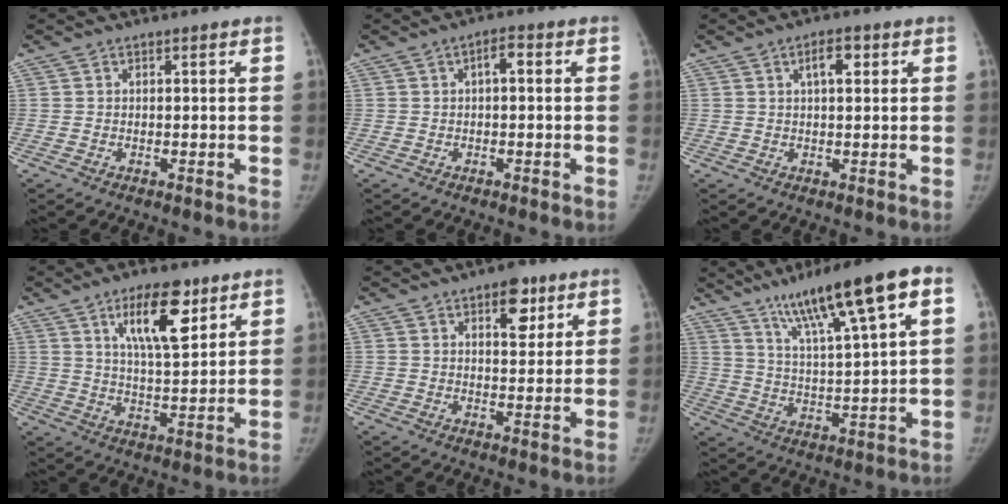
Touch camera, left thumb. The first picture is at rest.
{"total": 2.4, "force": [0.2, 1.1, 2.2], "torque": [-0.029, 0.010, -0.003]}
{"total": 4.1, "force": [1.5, 1.7, 3.3], "torque": [-0.046, 0.001, 0.022]}
{"total": 12.1, "force": [6.4, 4.2, 9.3], "torque": [-0.132, -0.037, 0.110]}
{"total": 6.5, "force": [3.5, 3.3, 4.4], "torque": [-0.033, -0.016, 0.045]}
{"total": 17.0, "force": [9.0, 2.4, 14.3], "torque": [-0.226, -0.016, 0.153]}